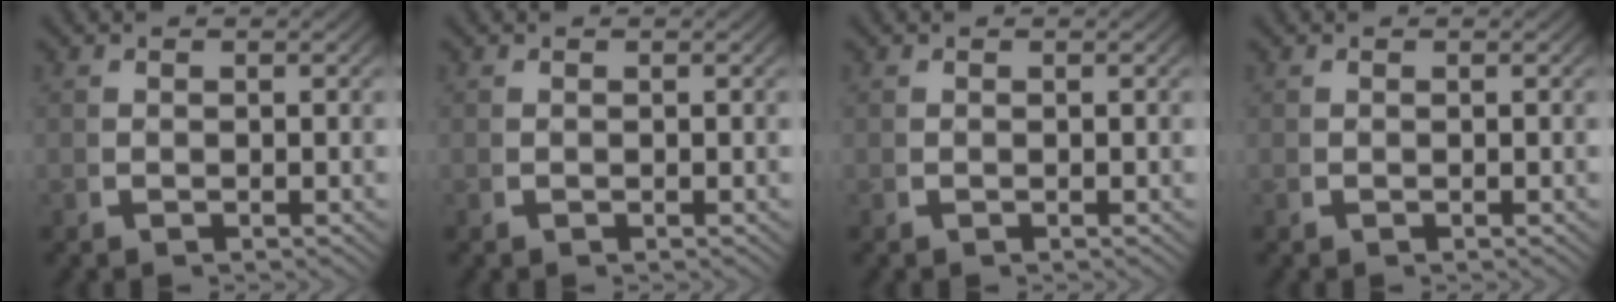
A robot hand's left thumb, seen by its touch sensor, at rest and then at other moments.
{"total": 0.0}
{"total": 0.0}
{"total": 0.0}